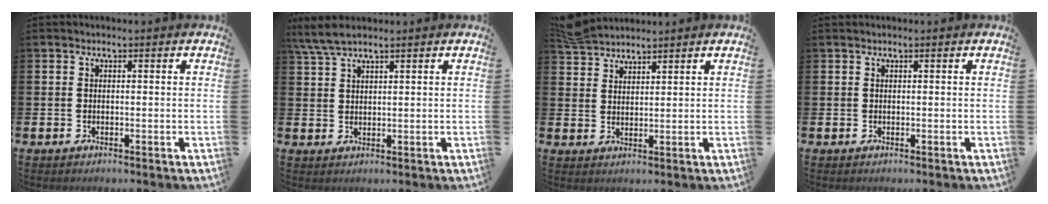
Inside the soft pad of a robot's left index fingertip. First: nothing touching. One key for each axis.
{"total": 4.3, "fx": 3.6, "fy": 0.8, "fz": 2.2, "tx": -0.053, "ty": -0.004, "tz": 0.067}
{"total": 4.1, "fx": 4.0, "fy": 0.6, "fz": 0.3, "tx": -0.011, "ty": -0.015, "tz": 0.075}
{"total": 0.0}